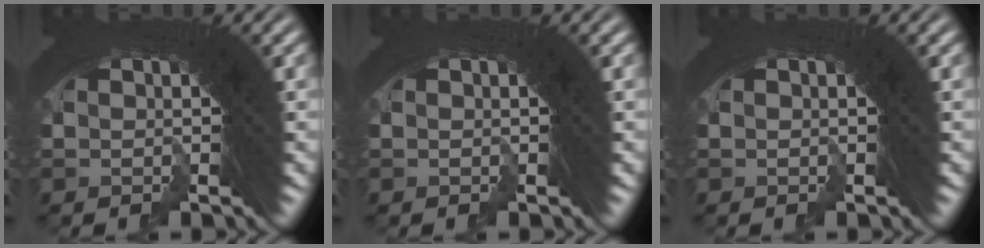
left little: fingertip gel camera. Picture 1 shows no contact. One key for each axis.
{"total": 0.0}
{"total": 0.0}